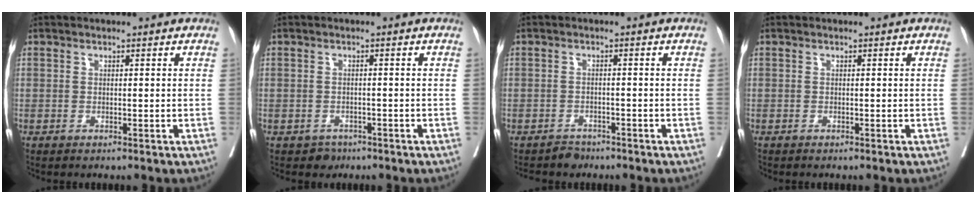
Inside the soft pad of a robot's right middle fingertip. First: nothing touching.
{"total": 1.7, "force": [-1.2, 1.3, 0.0], "torque": [-0.002, 0.005, -0.017]}
{"total": 2.0, "force": [-1.8, 0.9, -0.2], "torque": [0.000, 0.000, -0.029]}
{"total": 0.0}